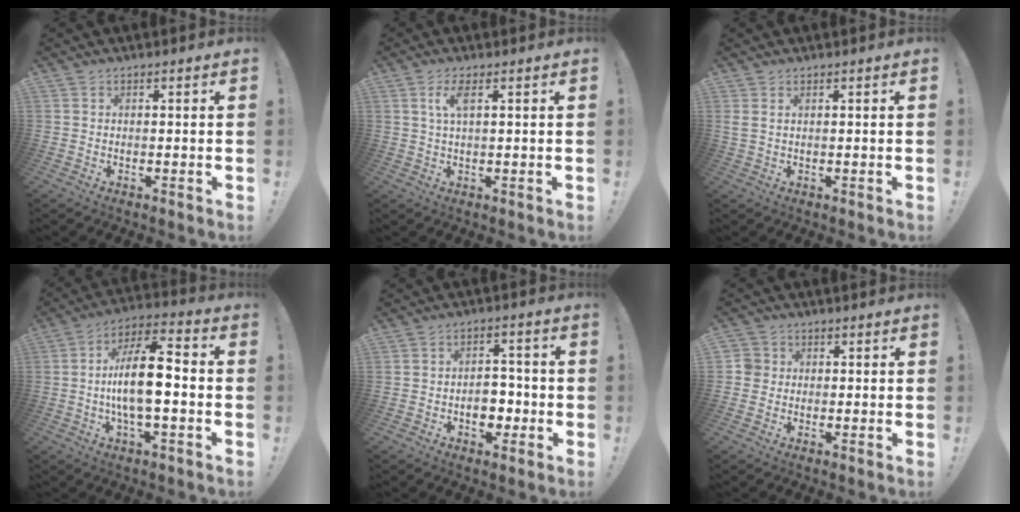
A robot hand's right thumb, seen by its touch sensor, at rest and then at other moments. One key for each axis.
{"total": 4.1, "fx": 1.5, "fy": 0.9, "fz": 3.7, "tx": -0.074, "ty": 0.001, "tz": 0.024}
{"total": 1.5, "fx": 0.7, "fy": 0.2, "fz": 1.3, "tx": -0.033, "ty": 0.003, "tz": 0.014}
{"total": 14.7, "fx": -1.6, "fy": 5.4, "fz": 13.6, "tx": -0.243, "ty": 0.009, "tz": -0.032}
{"total": 7.3, "fx": -2.0, "fy": 5.4, "fz": 4.5, "tx": -0.054, "ty": 0.017, "tz": -0.033}
{"total": 3.2, "fx": -0.1, "fy": 3.1, "fz": 0.8, "tx": -0.019, "ty": 0.012, "tz": 0.000}